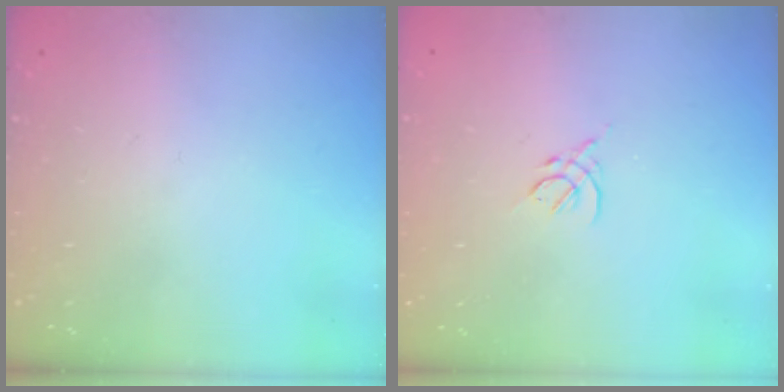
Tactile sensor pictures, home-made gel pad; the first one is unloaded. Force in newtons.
{"total": 2.6, "press": 2.5, "slide": 0.7}